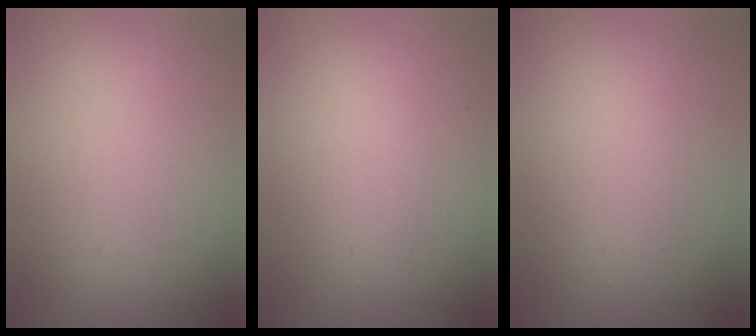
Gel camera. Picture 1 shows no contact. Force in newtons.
{"total": 1.6, "press": 1.6, "slide": 0.1}
{"total": 1.9, "press": 1.9, "slide": 0.1}